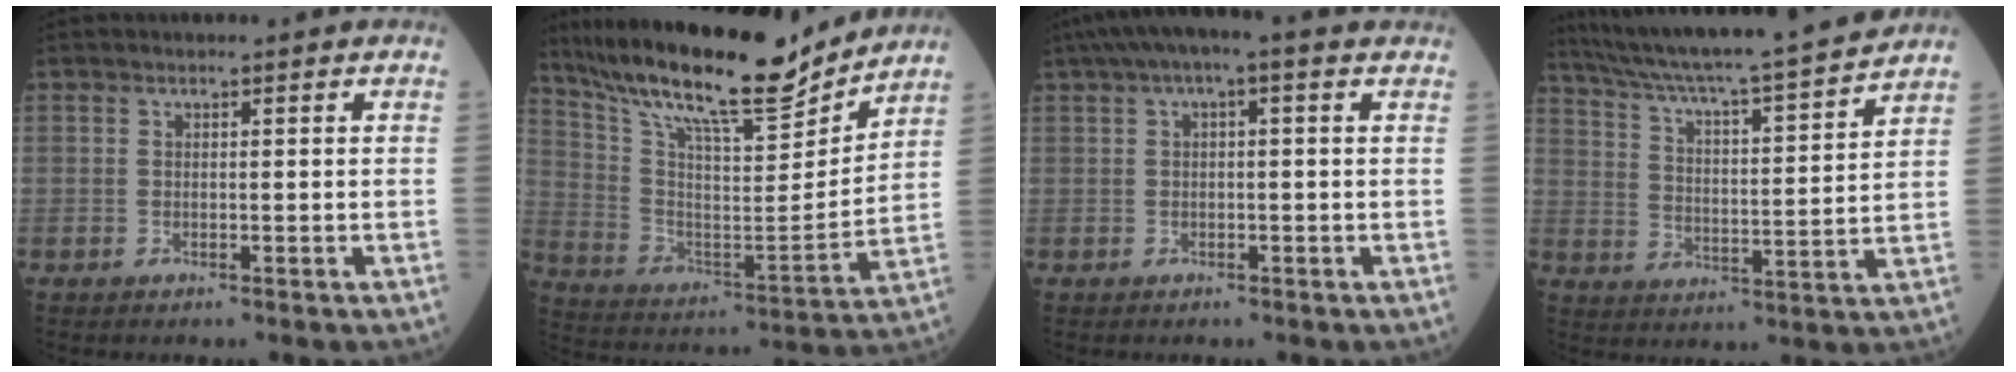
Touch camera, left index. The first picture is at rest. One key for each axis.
{"total": 21.0, "fx": 18.0, "fy": 3.1, "fz": 10.3, "tx": -0.192, "ty": -0.008, "tz": 0.302}
{"total": 5.9, "fx": 3.1, "fy": 1.1, "fz": 4.9, "tx": -0.081, "ty": 0.046, "tz": 0.045}
{"total": 19.4, "fx": 17.6, "fy": -0.6, "fz": 8.1, "tx": -0.143, "ty": -0.015, "tz": 0.264}